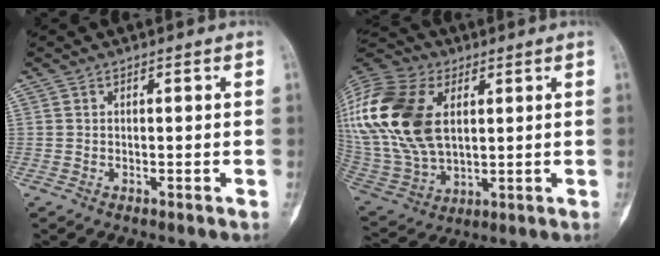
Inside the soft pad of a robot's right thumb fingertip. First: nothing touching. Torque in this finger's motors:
{"motor_torque": [0.89, 2.61, 2.21, 0.56, 0.78]}